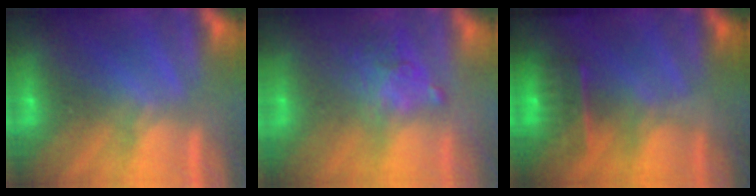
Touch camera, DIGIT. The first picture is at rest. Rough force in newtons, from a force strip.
{"total": 3.0}
{"total": 7.0}